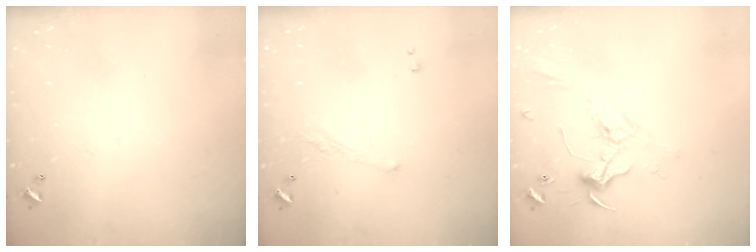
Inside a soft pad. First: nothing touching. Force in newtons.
{"total": 1.9, "press": 1.7, "slide": 0.8}
{"total": 2.4, "press": 2.3, "slide": 0.9}